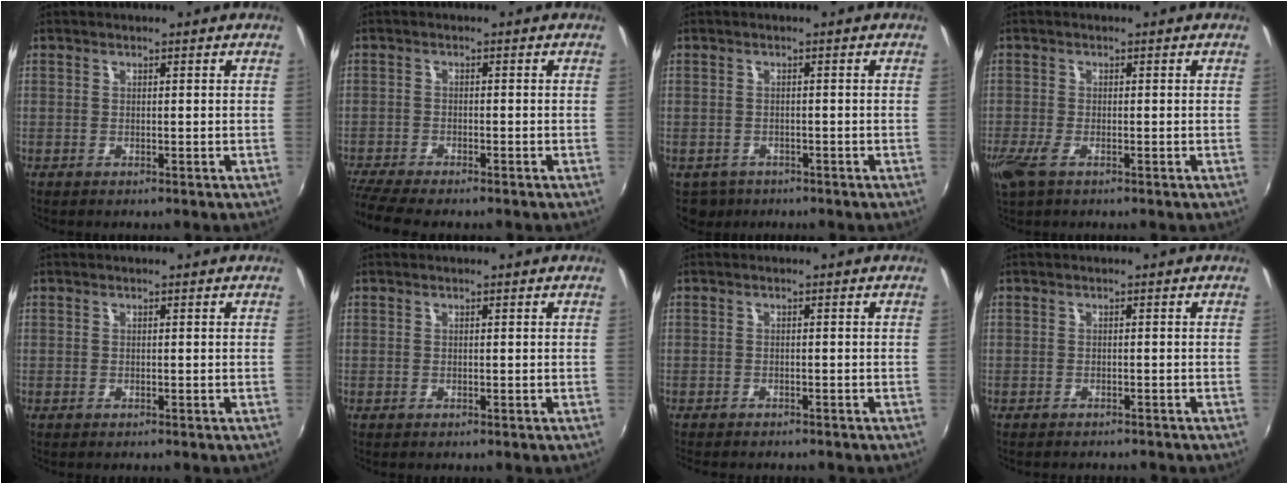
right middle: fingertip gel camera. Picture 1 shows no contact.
{"total": 7.2, "force": [-6.3, 0.9, 3.4], "torque": [-0.094, -0.035, -0.112]}
{"total": 3.3, "force": [-1.9, 2.6, 1.0], "torque": [-0.025, -0.007, -0.025]}
{"total": 3.5, "force": [-1.9, 1.1, 2.7], "torque": [-0.060, -0.013, -0.036]}
{"total": 0.0}
{"total": 0.0}
{"total": 3.7, "force": [-3.4, 0.8, 1.3], "torque": [-0.033, -0.015, -0.054]}
{"total": 3.2, "force": [-3.0, 0.6, 1.0], "torque": [-0.026, -0.012, -0.045]}